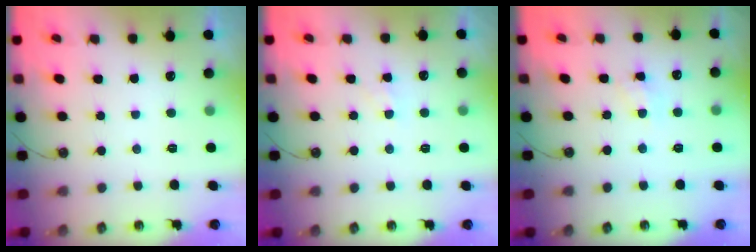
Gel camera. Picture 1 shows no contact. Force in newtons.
{"total": 5.6, "press": 5.6, "slide": 0.7}
{"total": 4.2, "press": 4.2, "slide": 0.1}